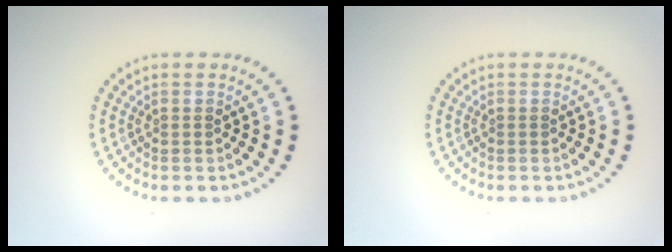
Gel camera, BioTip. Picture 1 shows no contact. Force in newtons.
{"total": 0.0}